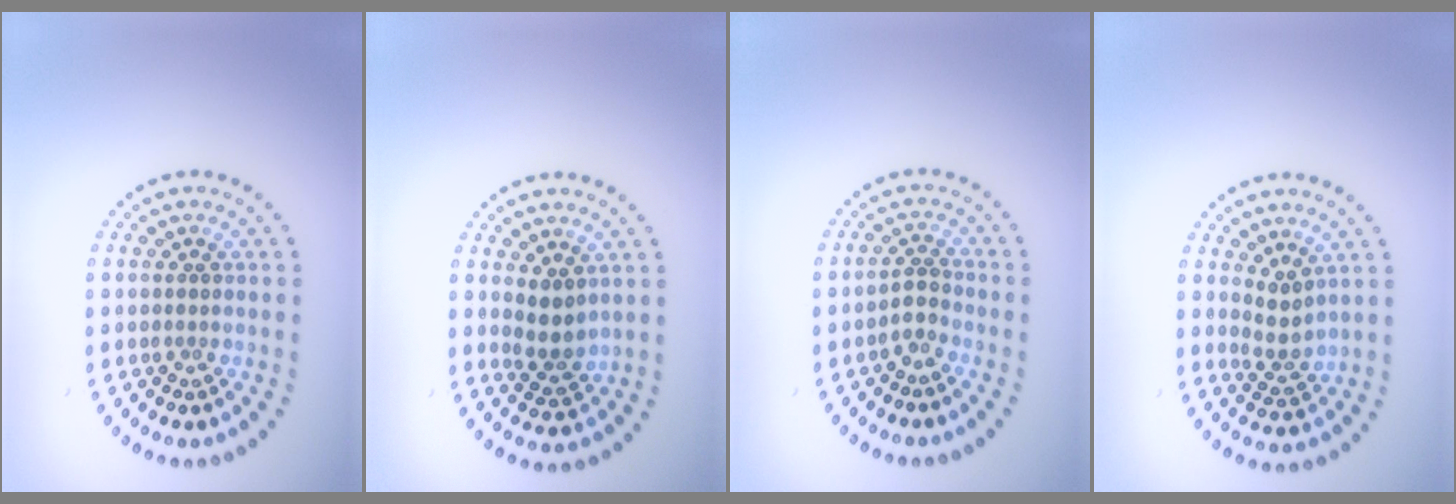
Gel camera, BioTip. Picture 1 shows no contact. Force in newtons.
{"total": 2.3, "press": 1.9, "slide": 1.3}
{"total": 1.6, "press": 1.2, "slide": 1.1}
{"total": 2.1, "press": 1.7, "slide": 1.2}